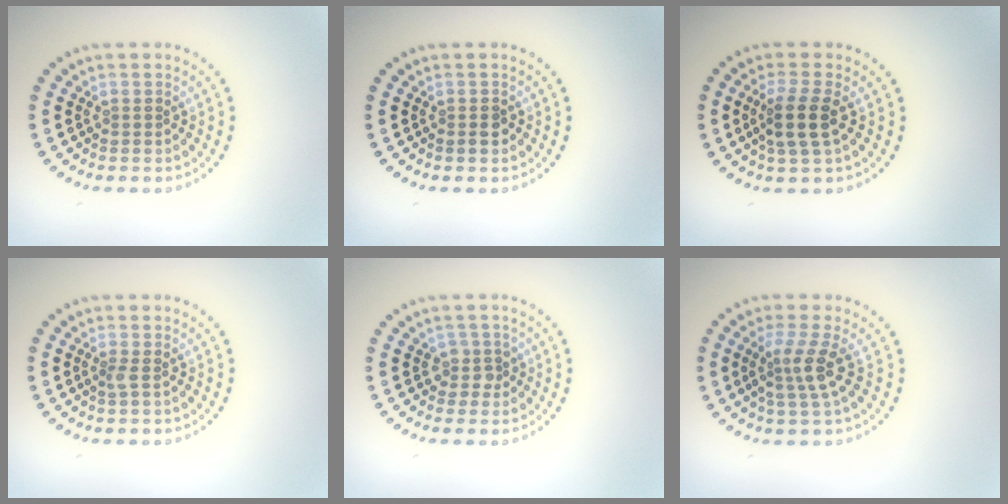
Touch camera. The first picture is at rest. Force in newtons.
{"total": 1.3, "press": 1.2, "slide": 0.4}
{"total": 3.1, "press": 2.6, "slide": 1.6}
{"total": 0.8, "press": 0.5, "slide": 0.5}
{"total": 1.5, "press": 1.2, "slide": 0.9}
{"total": 2.9, "press": 2.2, "slide": 1.9}